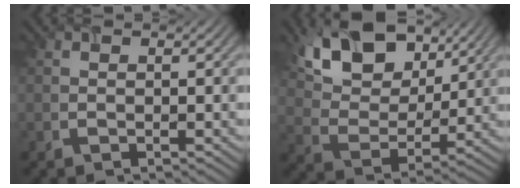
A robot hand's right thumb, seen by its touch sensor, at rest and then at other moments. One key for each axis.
{"total": 12.5, "fx": 7.6, "fy": 6.8, "fz": 7.2, "tx": -0.165, "ty": 0.012, "tz": 0.130}